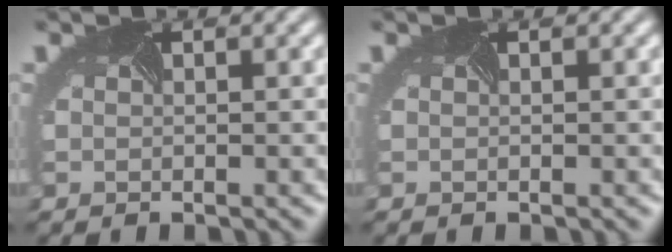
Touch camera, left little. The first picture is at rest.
{"total": 0.0}